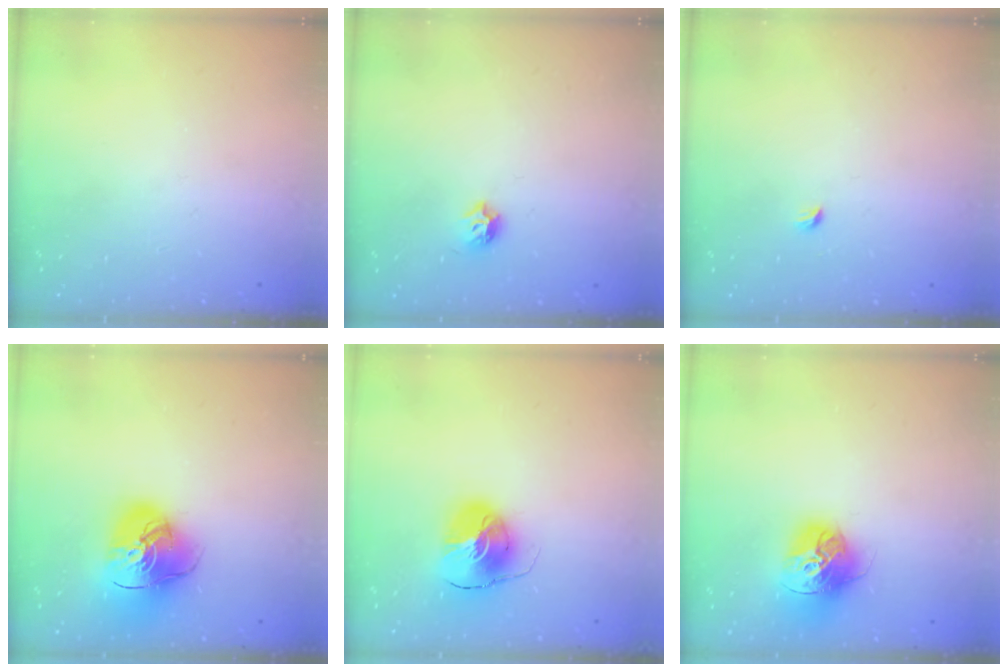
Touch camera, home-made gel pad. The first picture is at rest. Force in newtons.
{"total": 4.4, "press": 4.3, "slide": 0.9}
{"total": 2.7, "press": 2.6, "slide": 0.6}
{"total": 17.2, "press": 17.1, "slide": 2.0}
{"total": 9.3, "press": 9.2, "slide": 1.3}
{"total": 15.9, "press": 15.8, "slide": 1.7}